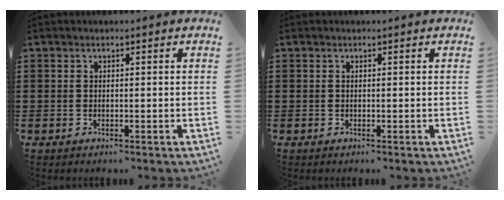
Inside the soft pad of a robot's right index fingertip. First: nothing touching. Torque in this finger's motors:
{"motor_torque": [0.02, 0.02, 0.00, 0.00]}